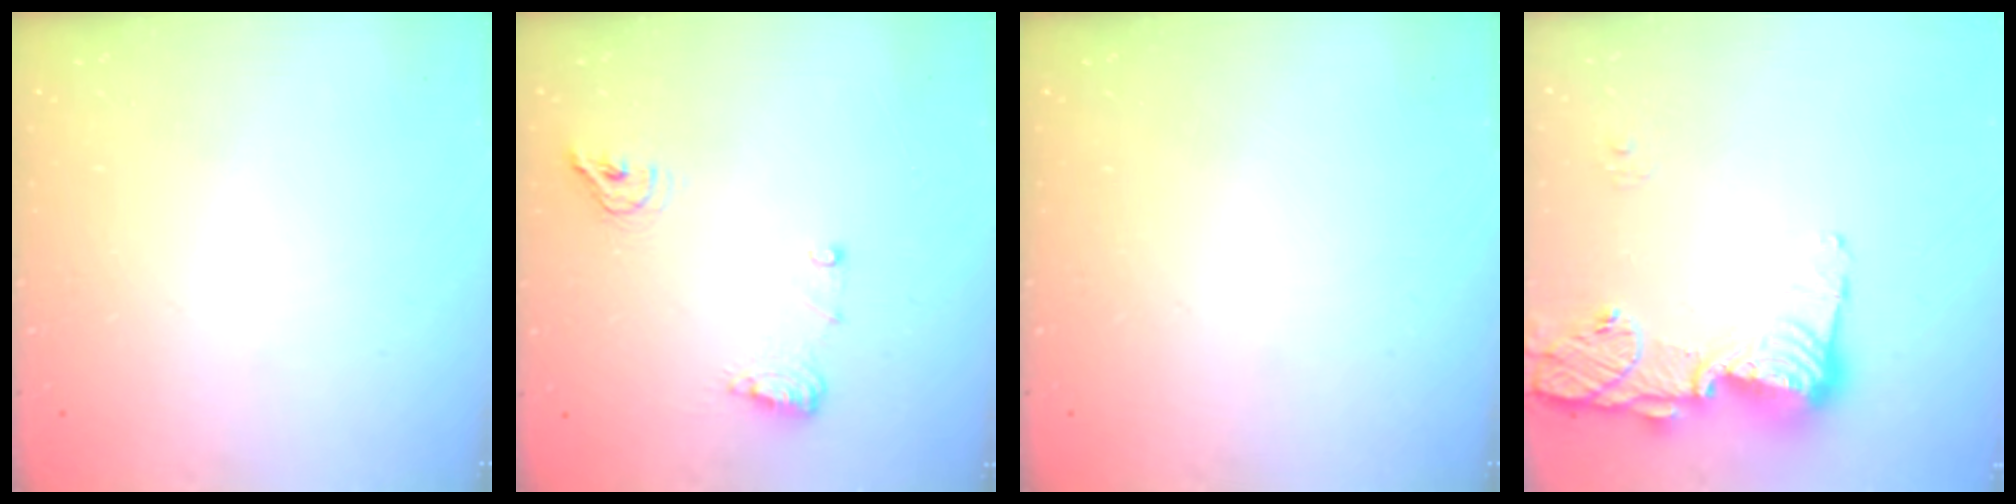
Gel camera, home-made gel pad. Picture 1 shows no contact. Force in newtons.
{"total": 8.2, "press": 8.1, "slide": 1.5}
{"total": 0.0}
{"total": 14.2, "press": 14.2, "slide": 1.5}